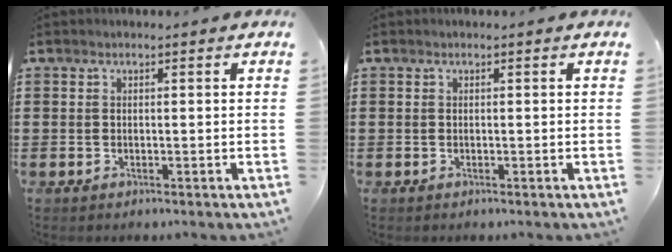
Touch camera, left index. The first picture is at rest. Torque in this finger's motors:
{"motor_torque": [0.02, -0.01, 0.00, -0.01]}